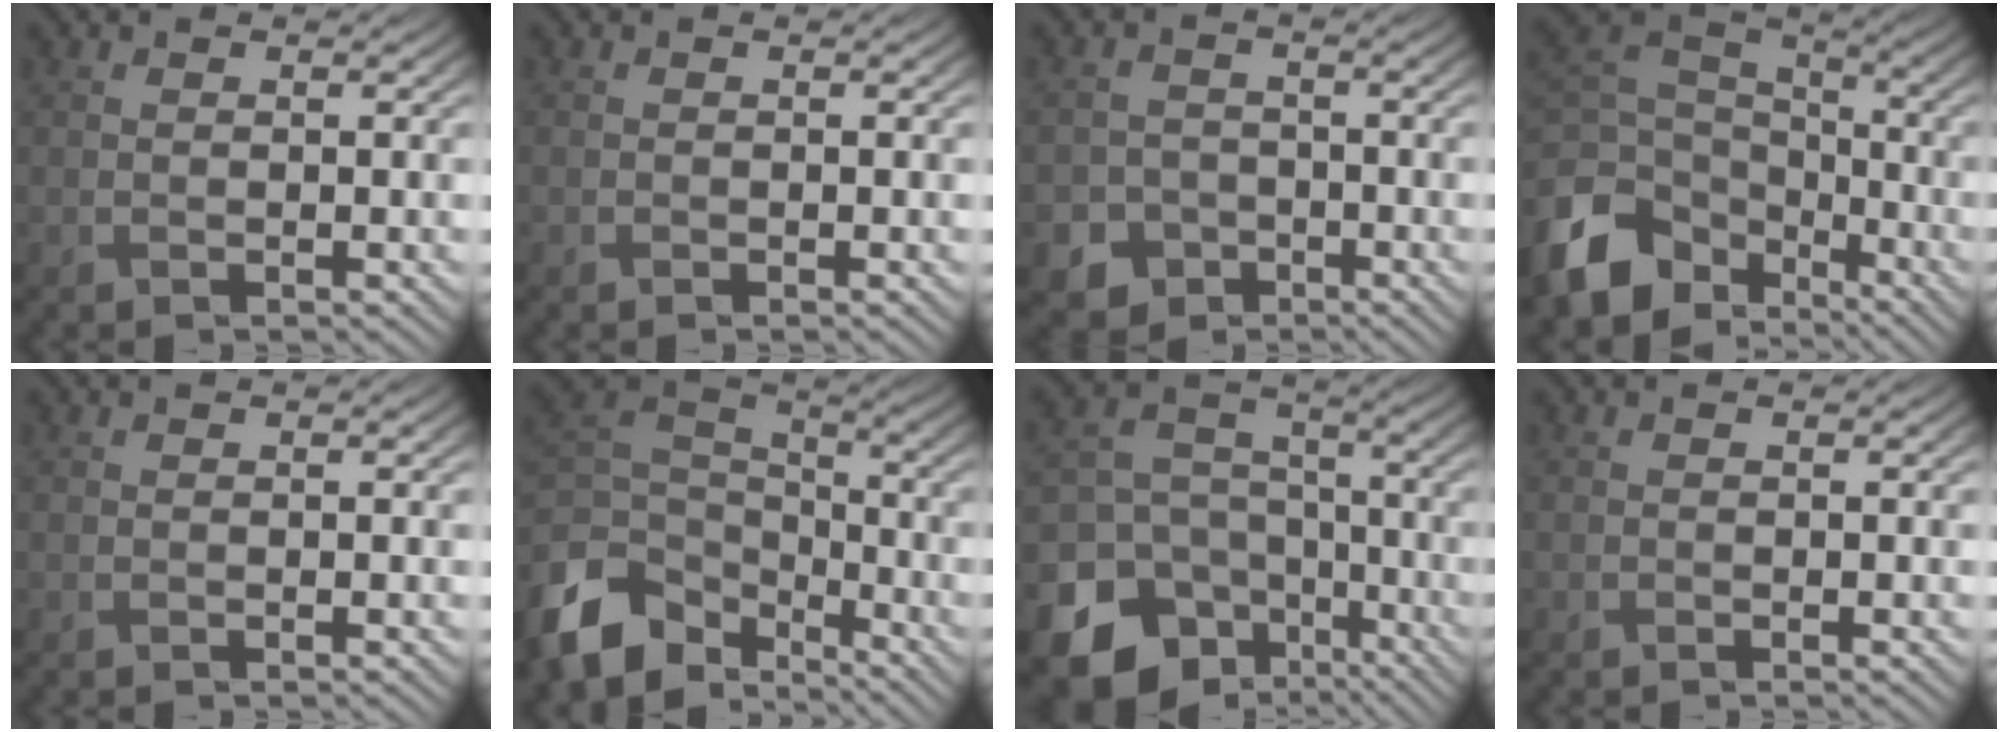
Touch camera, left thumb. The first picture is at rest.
{"total": 0.0}
{"total": 4.8, "force": [-2.8, 3.7, 1.1], "torque": [-0.013, -0.003, -0.055]}
{"total": 13.6, "force": [-7.1, 9.5, 6.7], "torque": [-0.197, -0.032, -0.124]}
{"total": 0.0}
{"total": 12.4, "force": [-6.9, 8.1, 6.4], "torque": [-0.183, -0.016, -0.130]}
{"total": 15.8, "force": [-8.3, 12.2, 5.6], "torque": [-0.172, -0.058, -0.130]}
{"total": 0.0}